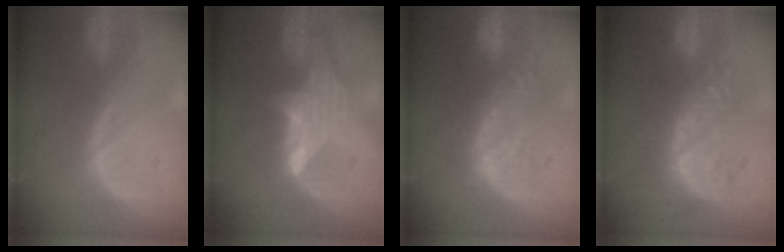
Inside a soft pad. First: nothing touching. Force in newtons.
{"total": 5.9, "press": 5.8, "slide": 0.8}
{"total": 11.1, "press": 9.7, "slide": 5.5}
{"total": 9.5, "press": 8.5, "slide": 4.3}